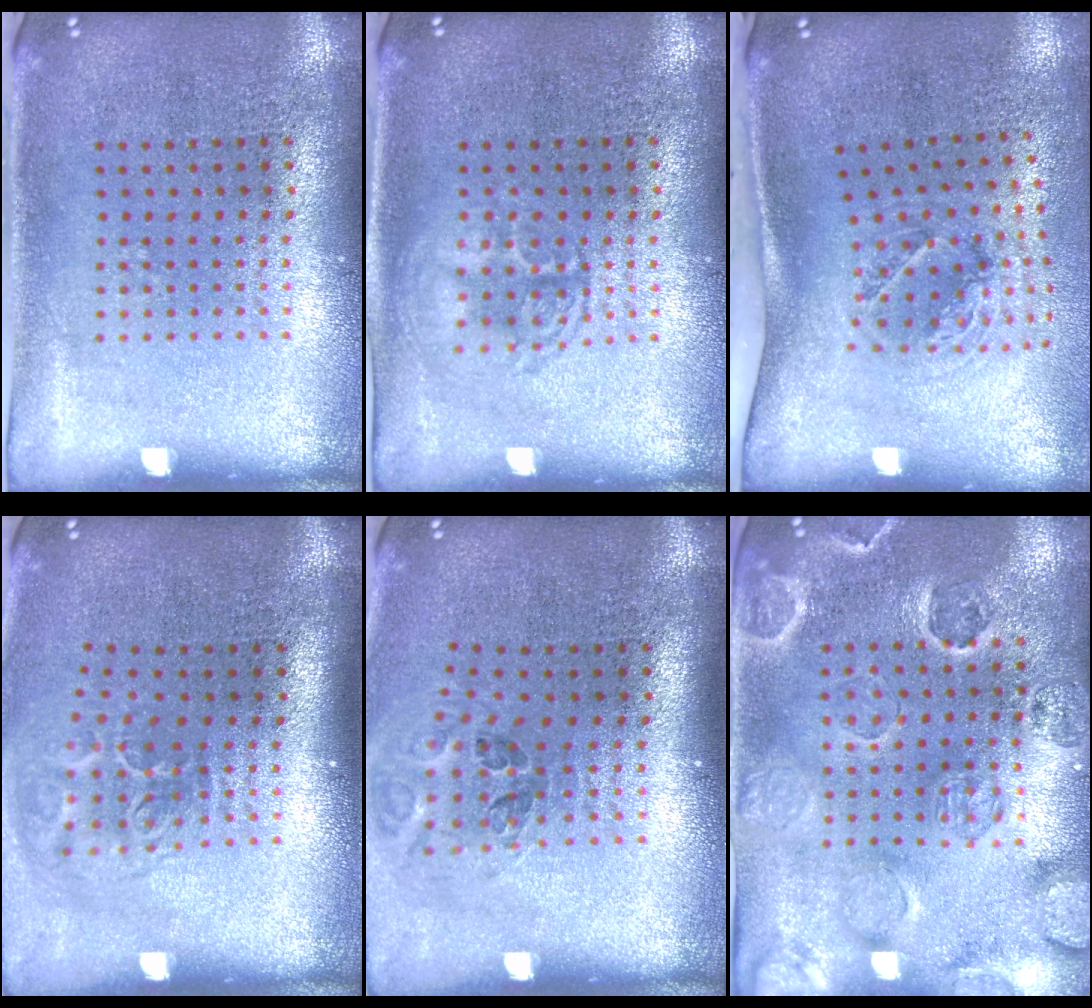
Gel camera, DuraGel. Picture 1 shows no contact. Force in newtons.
{"total": 1.1, "press": 1.1, "slide": 0.2}
{"total": 1.4, "press": 1.2, "slide": 0.8}
{"total": 2.1, "press": 1.3, "slide": 1.6}
{"total": 1.2, "press": 1.1, "slide": 0.5}
{"total": 2.6, "press": 2.4, "slide": 0.8}